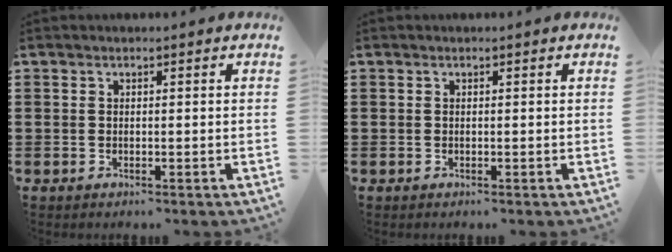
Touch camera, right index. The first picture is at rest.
{"total": 0.0}